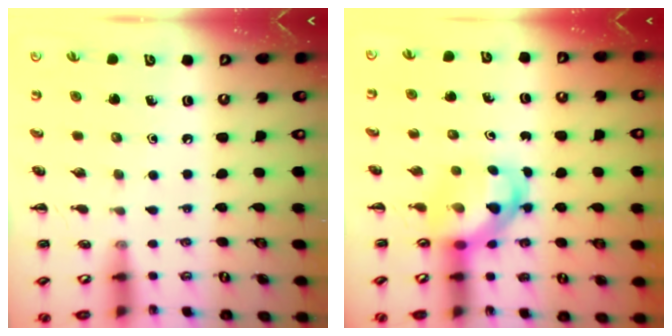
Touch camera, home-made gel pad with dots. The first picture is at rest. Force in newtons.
{"total": 4.4, "press": 4.3, "slide": 0.7}